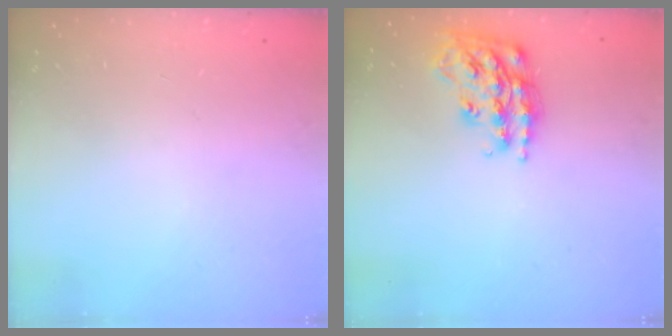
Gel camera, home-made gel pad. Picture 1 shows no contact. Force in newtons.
{"total": 17.9, "press": 17.8, "slide": 1.1}